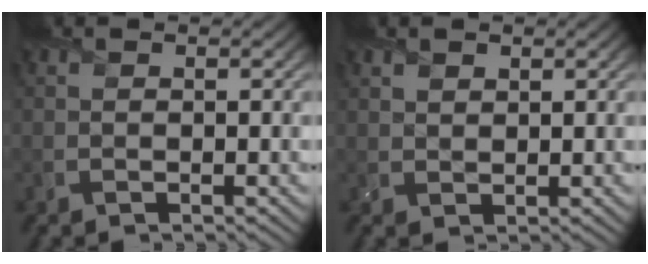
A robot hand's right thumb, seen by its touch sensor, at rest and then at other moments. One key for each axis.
{"total": 1.4, "fx": 1.1, "fy": 0.8, "fz": 0.4, "tx": -0.012, "ty": -0.001, "tz": 0.026}